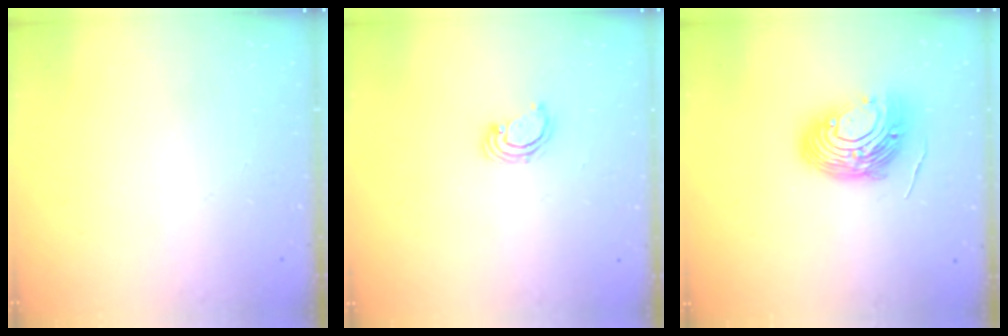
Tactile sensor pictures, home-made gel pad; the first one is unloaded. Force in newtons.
{"total": 3.3, "press": 3.3, "slide": 0.3}
{"total": 13.4, "press": 13.3, "slide": 1.5}